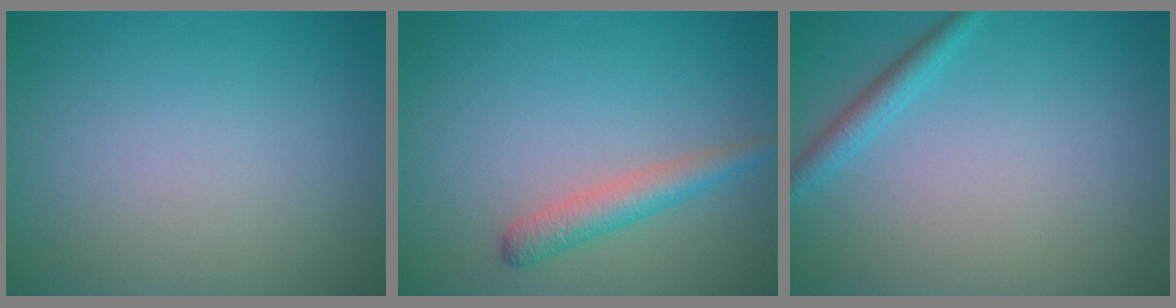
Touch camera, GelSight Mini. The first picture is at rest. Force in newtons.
{"total": 2.6, "press": 2.6, "slide": 0.0}
{"total": 1.8, "press": 1.8, "slide": 0.0}